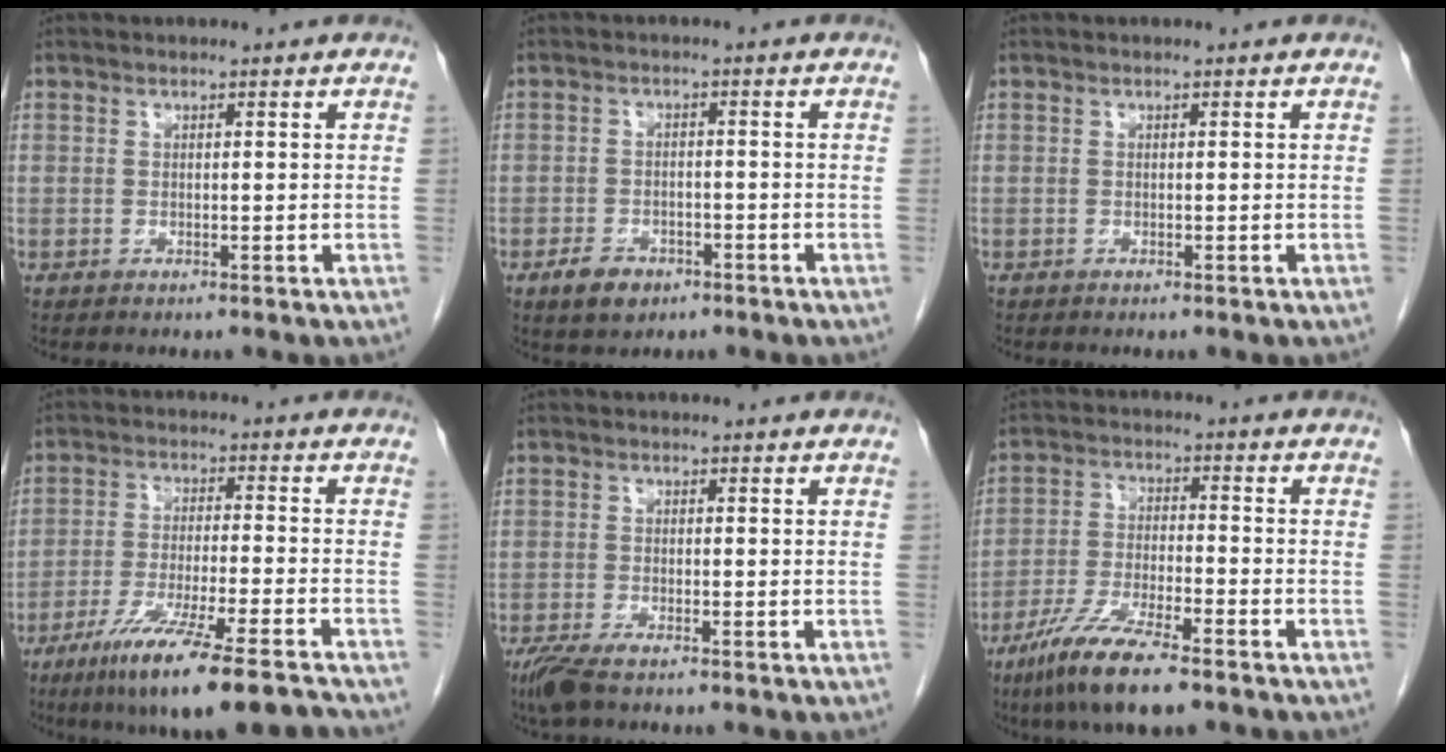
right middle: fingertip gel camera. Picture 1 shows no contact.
{"total": 4.2, "force": [-2.6, 2.4, 2.2], "torque": [-0.044, -0.001, -0.038]}
{"total": 0.0}
{"total": 14.6, "force": [-10.7, 0.0, 10.0], "torque": [-0.167, -0.045, -0.177]}
{"total": 4.4, "force": [-3.2, 0.9, 2.8], "torque": [-0.058, -0.012, -0.056]}
{"total": 10.6, "force": [-7.4, 1.4, 7.5], "torque": [-0.151, -0.028, -0.136]}